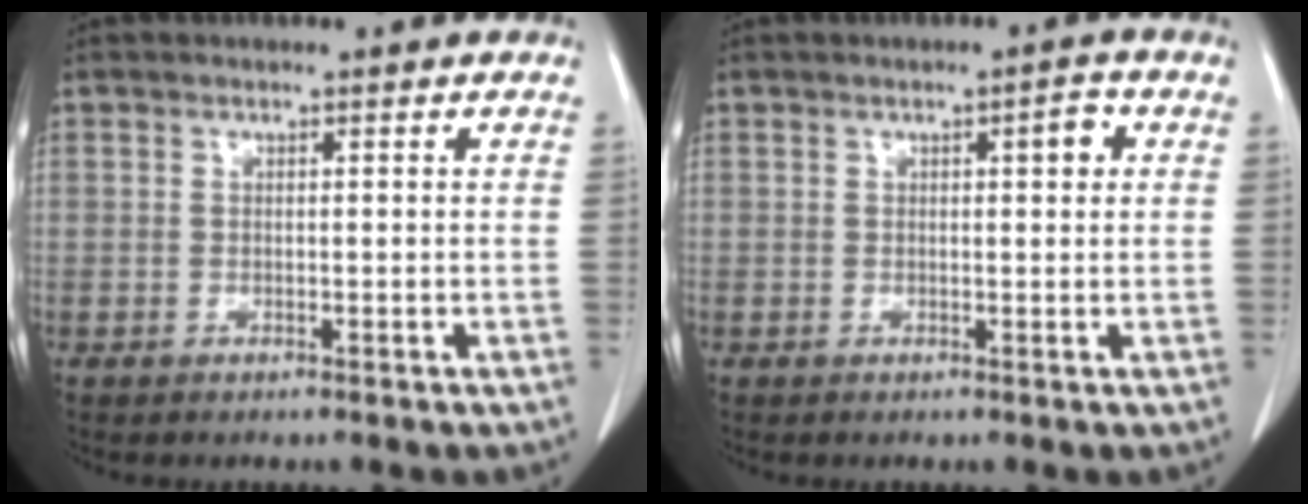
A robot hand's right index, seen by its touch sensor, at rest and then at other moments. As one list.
[{"total": 2.4, "force": [0.7, 0.6, 2.2], "torque": [-0.030, 0.003, 0.007]}]